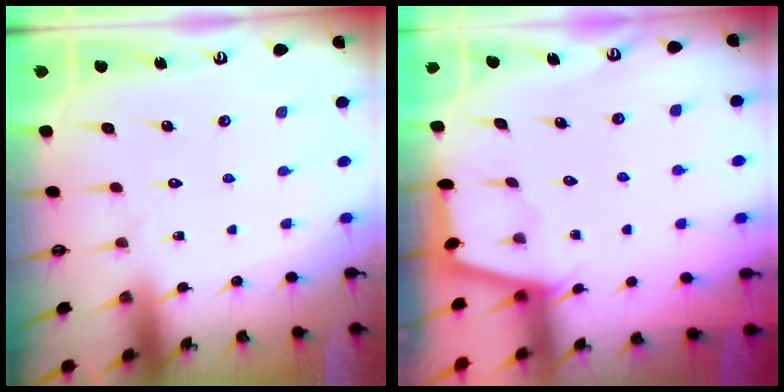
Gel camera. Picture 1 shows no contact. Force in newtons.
{"total": 1.7, "press": 1.7, "slide": 0.4}